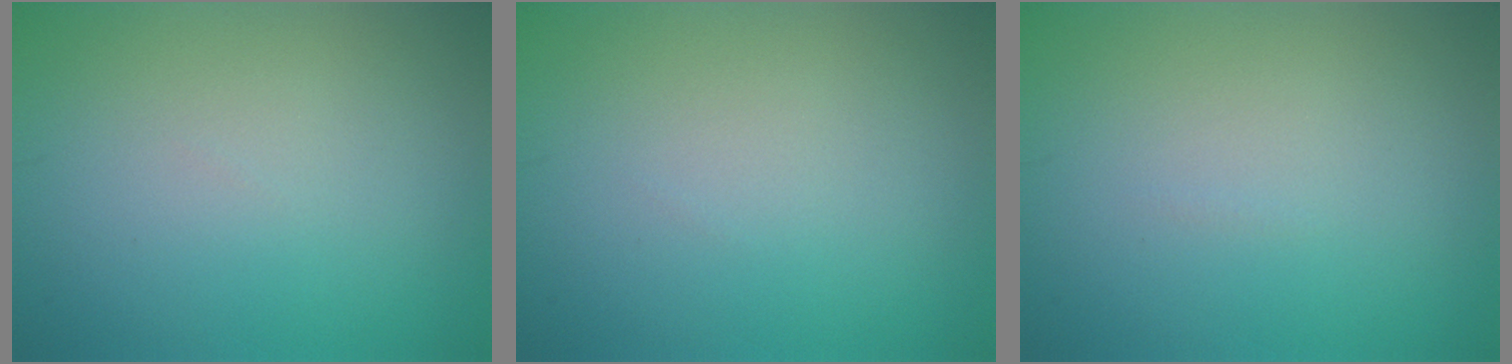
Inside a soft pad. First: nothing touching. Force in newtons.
{"total": 0.0}
{"total": 0.0}